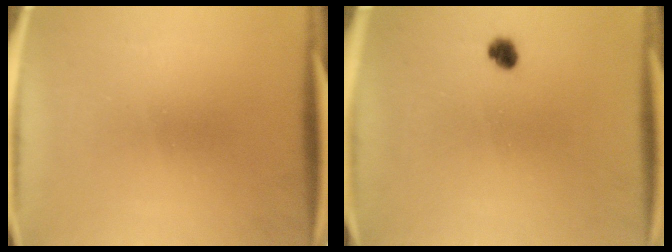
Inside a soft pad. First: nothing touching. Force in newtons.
{"total": 2.2}